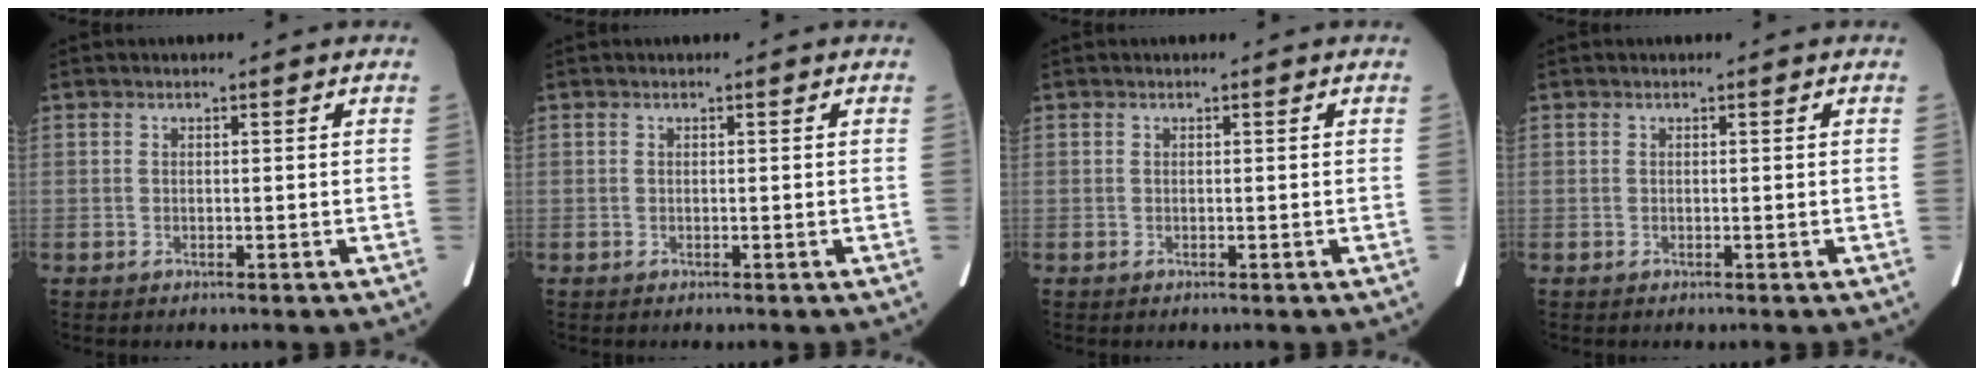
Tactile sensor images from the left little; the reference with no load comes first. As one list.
[{"total": 0.0}, {"total": 0.0}, {"total": 0.0}]